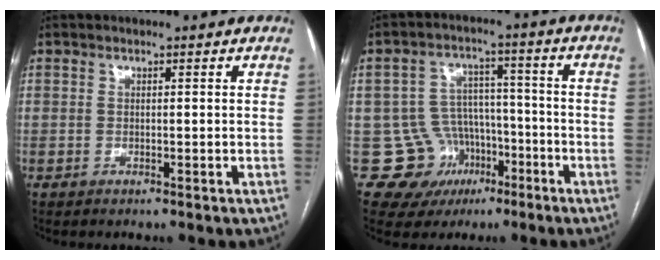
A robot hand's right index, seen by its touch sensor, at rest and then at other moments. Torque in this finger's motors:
{"motor_torque": [-0.10, 0.00, -0.42, -0.18]}